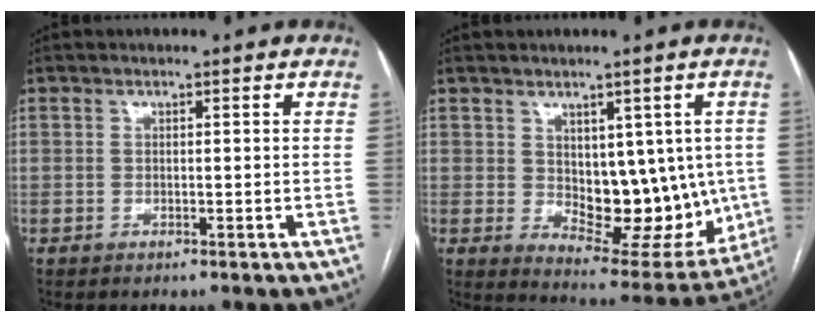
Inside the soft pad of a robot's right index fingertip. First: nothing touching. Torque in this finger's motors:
{"motor_torque": [1.32, 0.73, 0.16, 0.04]}